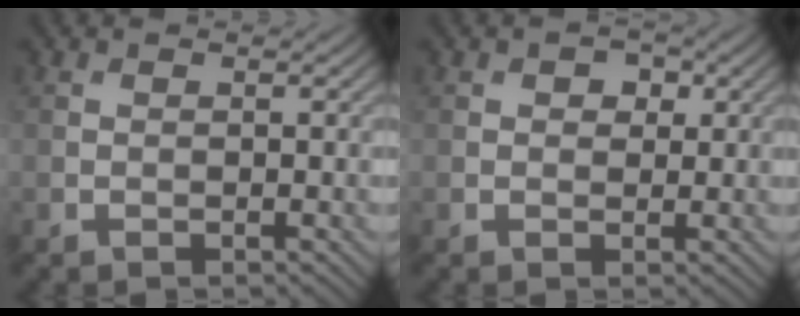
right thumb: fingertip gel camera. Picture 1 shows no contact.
{"total": 2.2, "force": [0.8, 1.5, 1.3], "torque": [-0.017, -0.001, 0.009]}